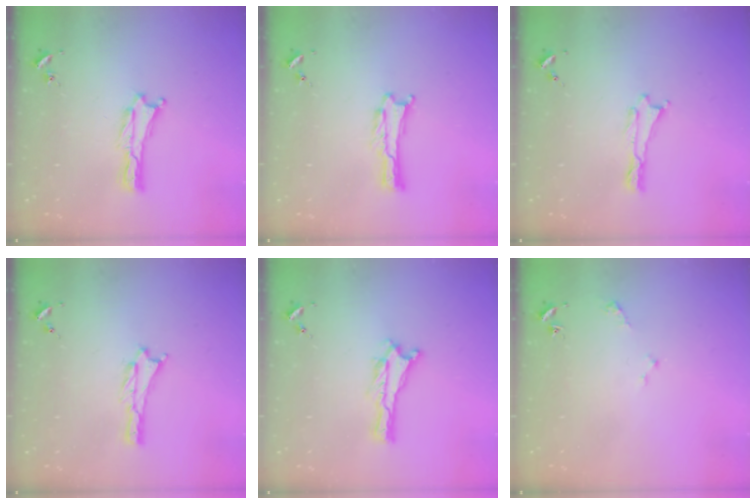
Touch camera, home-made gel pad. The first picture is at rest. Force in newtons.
{"total": 0.0}
{"total": 0.0}
{"total": 0.9, "press": 0.9, "slide": 0.2}
{"total": 0.0}
{"total": 1.6, "press": 1.6, "slide": 0.2}